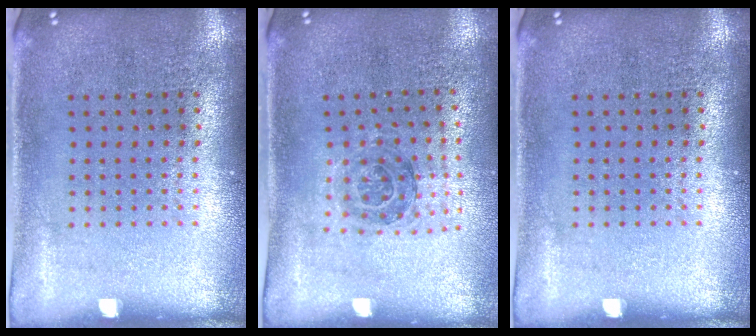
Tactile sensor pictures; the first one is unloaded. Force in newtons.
{"total": 1.1, "press": 1.1, "slide": 0.3}
{"total": 0.0}